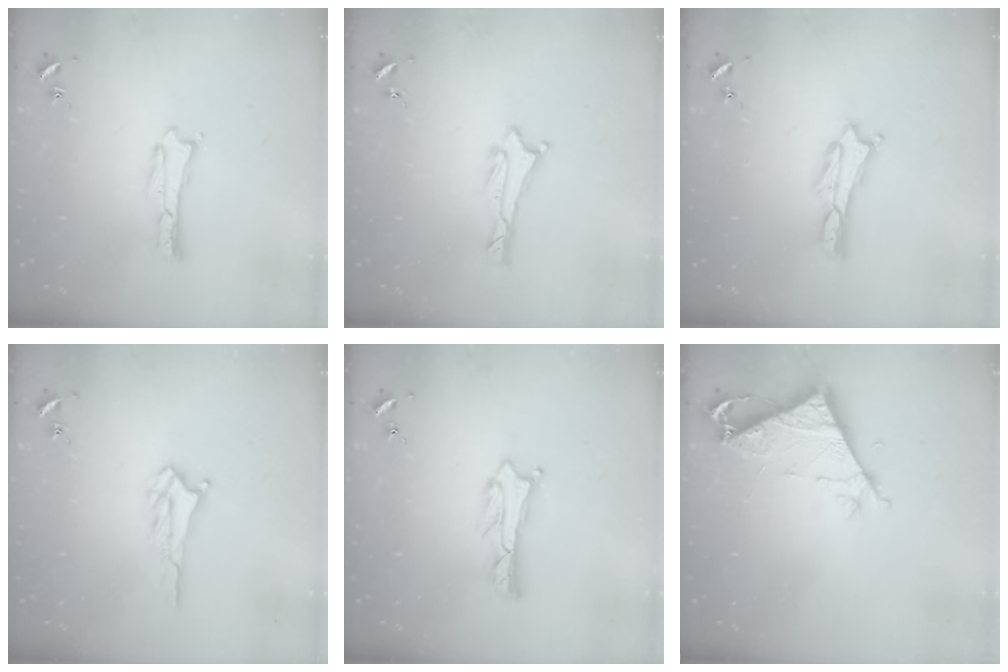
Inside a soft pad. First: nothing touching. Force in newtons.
{"total": 1.0, "press": 1.0, "slide": 0.2}
{"total": 0.8, "press": 0.7, "slide": 0.2}
{"total": 1.7, "press": 1.7, "slide": 0.2}
{"total": 1.1, "press": 1.1, "slide": 0.2}
{"total": 6.9, "press": 6.9, "slide": 0.5}